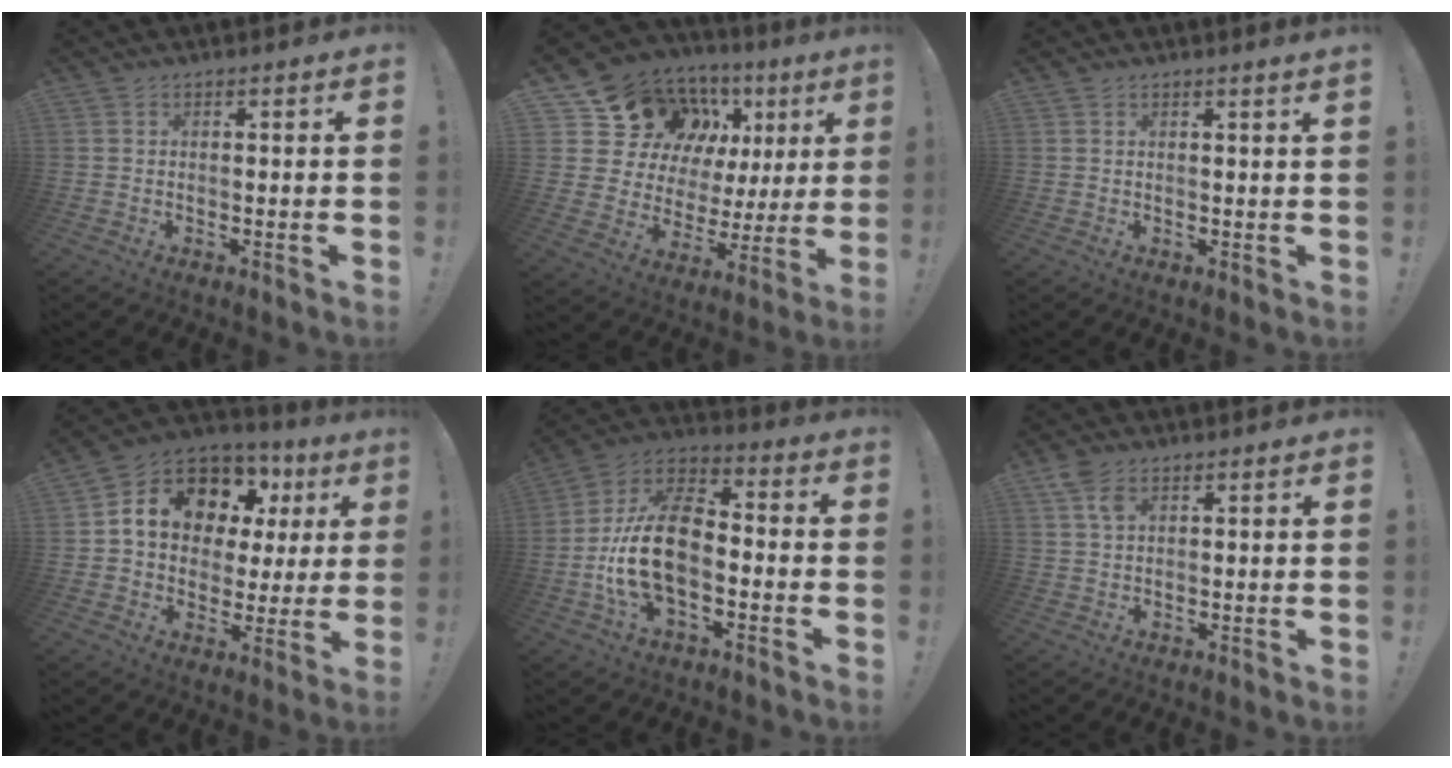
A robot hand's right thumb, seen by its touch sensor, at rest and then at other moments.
{"total": 16.3, "force": [10.0, 10.6, 7.2], "torque": [-0.123, -0.071, 0.205]}
{"total": 1.4, "force": [0.9, -0.7, 0.8], "torque": [-0.005, -0.008, 0.012]}
{"total": 13.9, "force": [6.6, 9.9, 7.3], "torque": [-0.118, -0.042, 0.126]}
{"total": 18.8, "force": [-3.5, 11.5, 14.5], "torque": [-0.266, 0.025, -0.054]}
{"total": 4.7, "force": [2.3, 2.5, 3.2], "torque": [-0.062, -0.002, 0.045]}